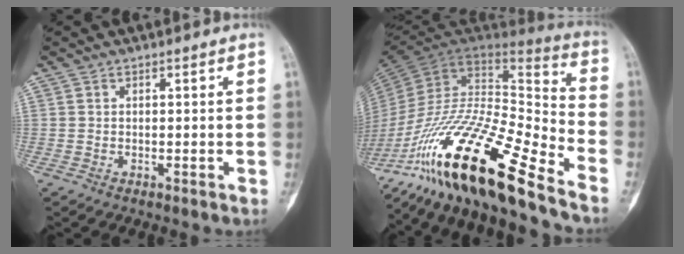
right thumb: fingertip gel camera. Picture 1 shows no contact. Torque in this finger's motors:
{"motor_torque": [2.77, 2.24, 1.35, -1.42, 0.33]}